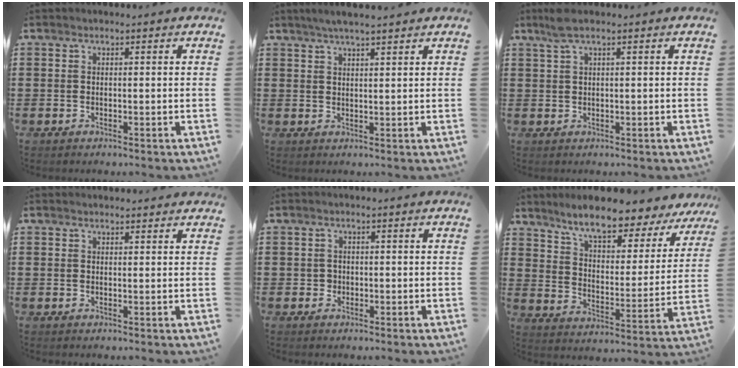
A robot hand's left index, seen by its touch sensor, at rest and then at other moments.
{"total": 3.1, "force": [2.6, 0.1, 1.7], "torque": [-0.039, 0.003, 0.047]}
{"total": 2.4, "force": [1.3, 0.2, 2.0], "torque": [-0.041, 0.001, 0.024]}
{"total": 1.3, "force": [1.3, 0.1, 0.1], "torque": [-0.004, 0.001, 0.025]}
{"total": 1.0, "force": [0.2, 1.0, 0.3], "torque": [-0.008, 0.007, 0.002]}
{"total": 8.4, "force": [7.5, 0.9, 3.8], "torque": [-0.096, -0.047, 0.125]}